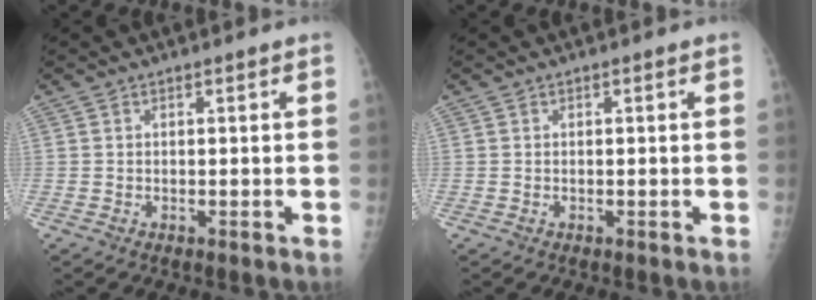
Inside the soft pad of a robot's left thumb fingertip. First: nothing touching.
{"total": 0.0}